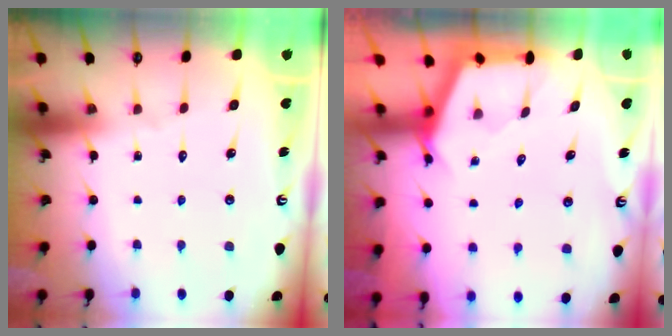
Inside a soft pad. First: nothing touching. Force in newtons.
{"total": 2.9, "press": 2.8, "slide": 0.4}